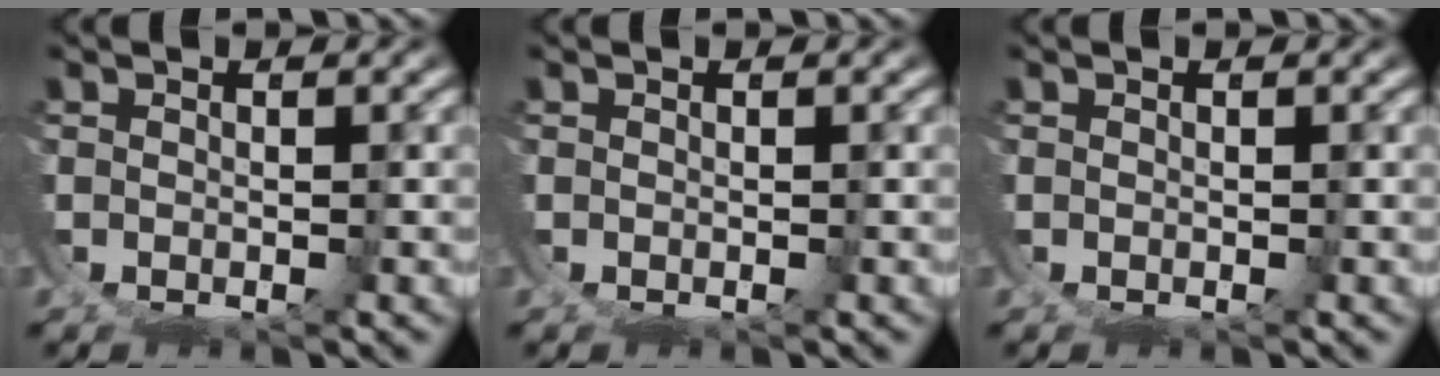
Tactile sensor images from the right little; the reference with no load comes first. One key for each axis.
{"total": 0.0}
{"total": 0.0}